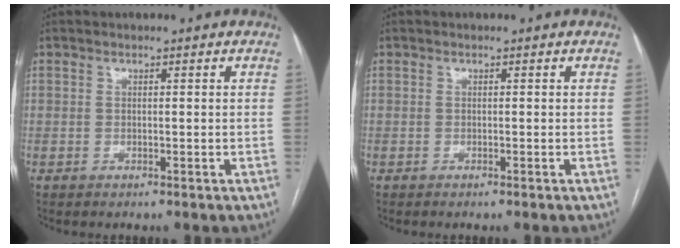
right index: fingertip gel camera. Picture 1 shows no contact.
{"total": 0.0}